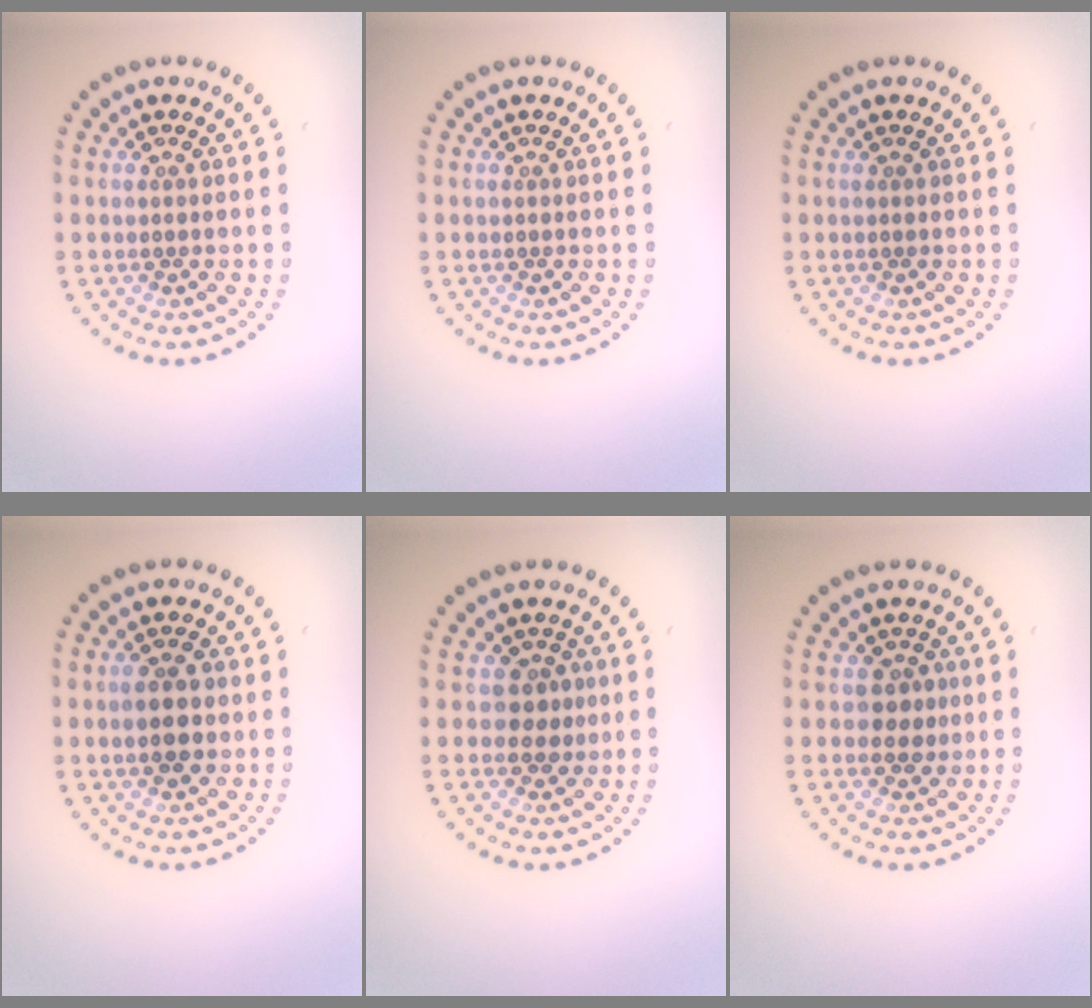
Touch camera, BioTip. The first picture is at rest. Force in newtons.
{"total": 0.0}
{"total": 0.0}
{"total": 2.8, "press": 2.8, "slide": 0.1}
{"total": 2.1, "press": 1.7, "slide": 1.2}
{"total": 1.9, "press": 1.7, "slide": 0.9}